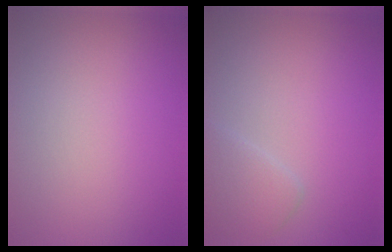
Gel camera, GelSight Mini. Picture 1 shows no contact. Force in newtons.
{"total": 2.0, "press": 2.0, "slide": 0.1}